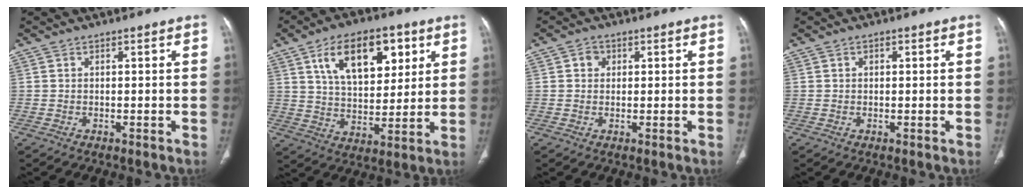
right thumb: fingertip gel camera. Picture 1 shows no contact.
{"total": 16.5, "force": [7.1, 9.1, 11.8], "torque": [-0.147, -0.022, 0.125]}
{"total": 2.1, "force": [0.6, 1.9, 0.7], "torque": [-0.001, 0.001, 0.005]}
{"total": 0.8, "force": [0.3, 0.6, 0.4], "torque": [-0.002, 0.001, 0.003]}